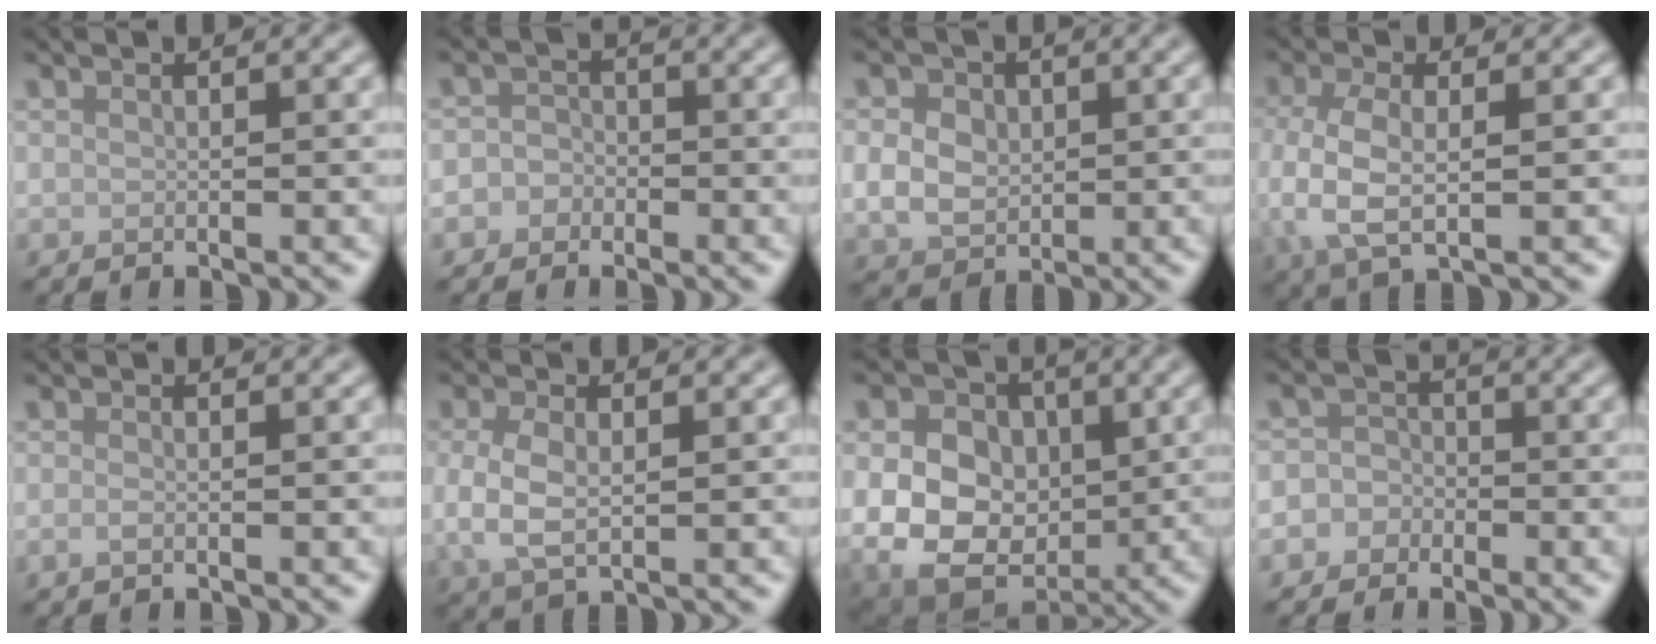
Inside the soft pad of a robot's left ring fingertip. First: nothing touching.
{"total": 2.3, "force": [-0.9, 2.0, 0.3], "torque": [0.024, 0.008, -0.029]}
{"total": 4.4, "force": [0.2, 3.6, 2.5], "torque": [-0.051, -0.001, 0.001]}
{"total": 5.3, "force": [-0.8, 2.6, 4.6], "torque": [-0.110, -0.007, -0.016]}
{"total": 0.8, "force": [-0.3, 0.4, 0.7], "torque": [-0.017, -0.003, -0.007]}
{"total": 4.4, "force": [-0.2, 2.7, 3.4], "torque": [-0.083, -0.007, -0.001]}
{"total": 13.8, "force": [-0.1, 11.0, 8.3], "torque": [-0.137, 0.003, -0.013]}
{"total": 3.9, "force": [-1.6, 3.5, 0.6], "torque": [0.023, 0.009, -0.050]}